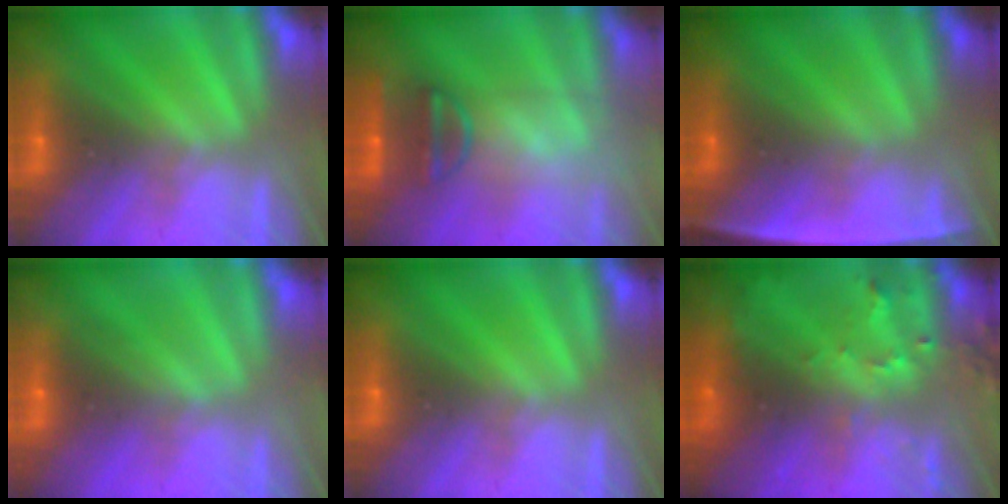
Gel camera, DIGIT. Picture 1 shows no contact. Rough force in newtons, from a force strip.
{"total": 7.5}
{"total": 2.3}
{"total": 2.6}
{"total": 0.0}
{"total": 6.7}